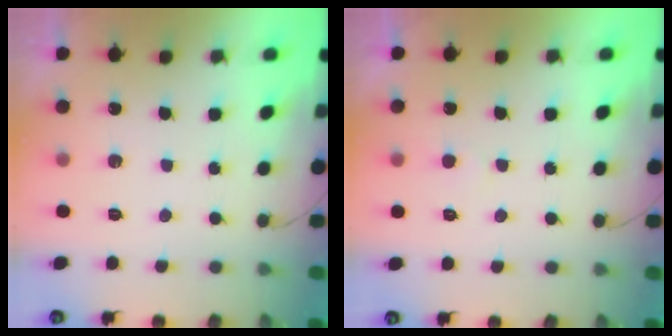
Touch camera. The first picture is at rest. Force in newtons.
{"total": 2.6, "press": 2.6, "slide": 0.4}